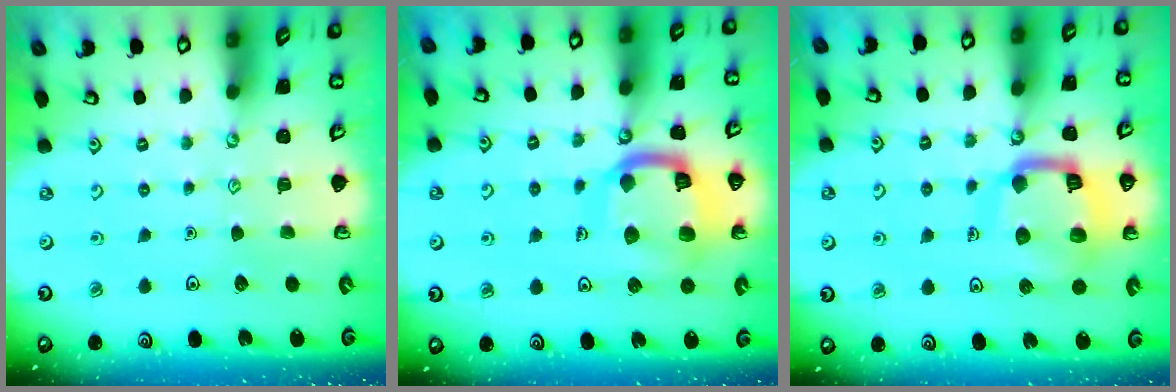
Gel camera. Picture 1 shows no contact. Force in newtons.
{"total": 16.5, "press": 16.4, "slide": 1.8}
{"total": 15.2, "press": 15.2, "slide": 1.5}